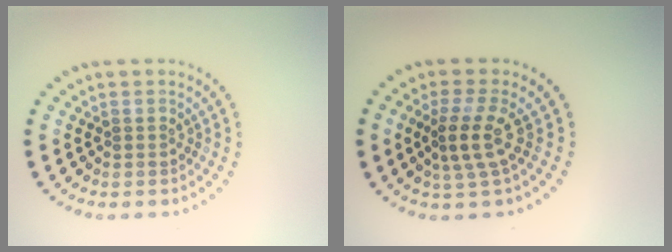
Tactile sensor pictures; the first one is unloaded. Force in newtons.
{"total": 3.0, "press": 2.3, "slide": 1.8}